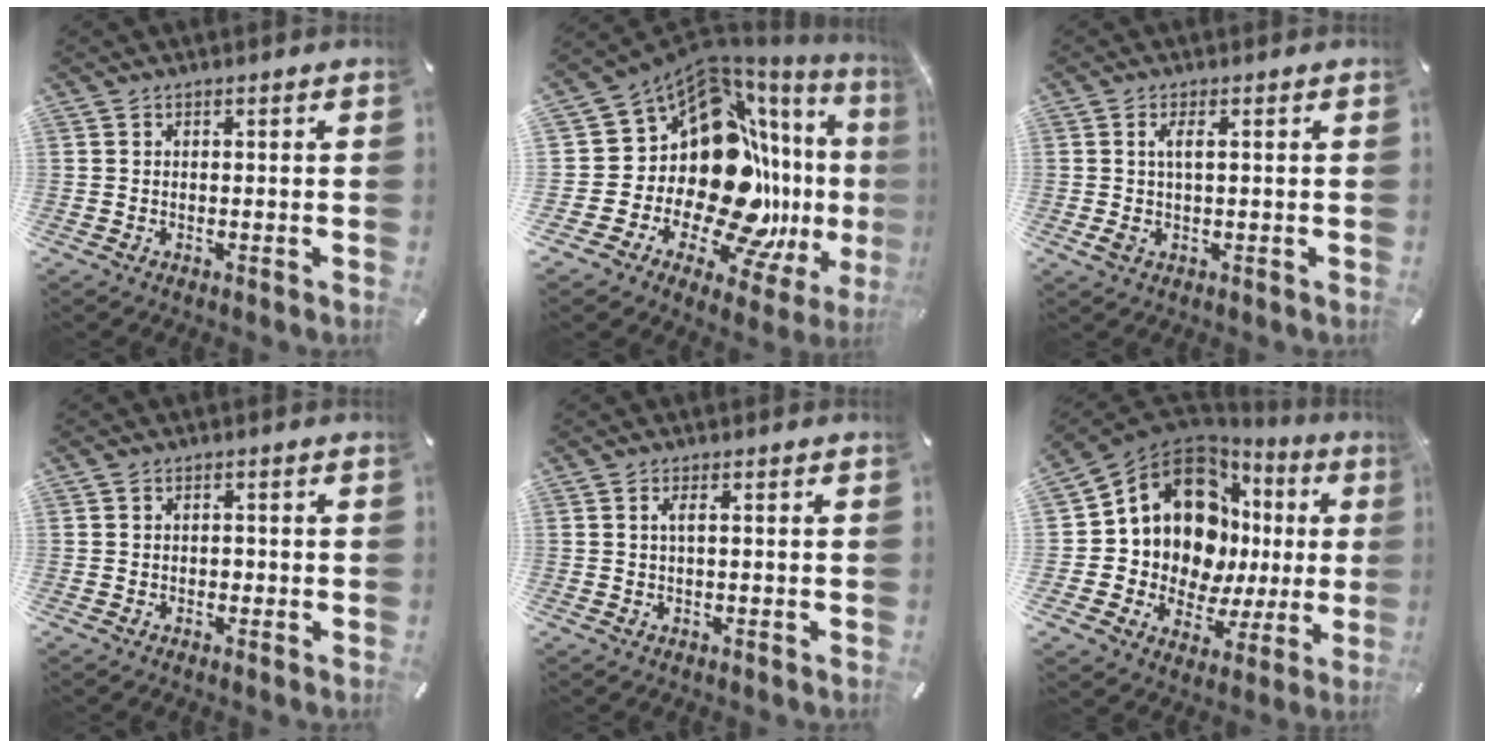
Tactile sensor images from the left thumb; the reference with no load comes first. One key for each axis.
{"total": 25.1, "fx": -0.6, "fy": 16.0, "fz": 19.3, "tx": -0.302, "ty": -0.094, "tz": 0.032}
{"total": 3.3, "fx": 0.6, "fy": 1.0, "fz": 3.1, "tx": -0.061, "ty": -0.004, "tz": 0.005}
{"total": 1.2, "fx": -0.2, "fy": 1.0, "fz": 0.6, "tx": -0.011, "ty": 0.004, "tz": -0.004}
{"total": 1.8, "fx": 0.3, "fy": 0.2, "fz": 1.7, "tx": -0.035, "ty": -0.001, "tz": 0.004}
{"total": 16.8, "fx": 5.7, "fy": 12.3, "fz": 9.9, "tx": -0.184, "ty": -0.061, "tz": 0.103}